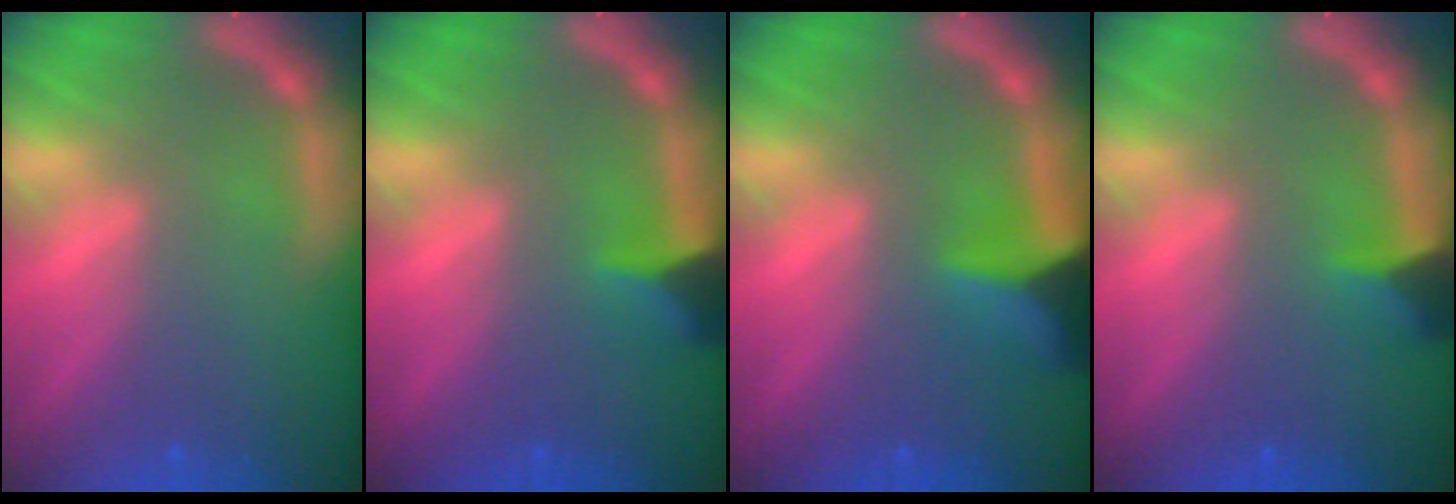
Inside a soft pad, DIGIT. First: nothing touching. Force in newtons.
{"total": 2.9}
{"total": 5.4}
{"total": 2.4}